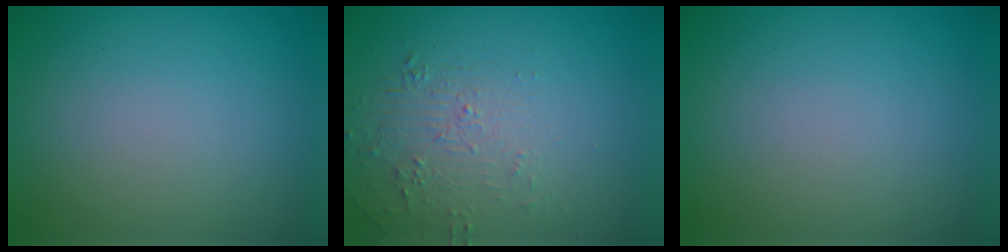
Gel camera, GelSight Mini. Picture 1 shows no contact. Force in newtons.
{"total": 1.9, "press": 0.8, "slide": 1.7}
{"total": 0.0}